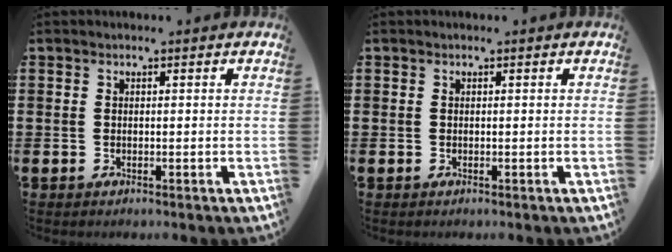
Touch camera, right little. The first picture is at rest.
{"total": 0.0}